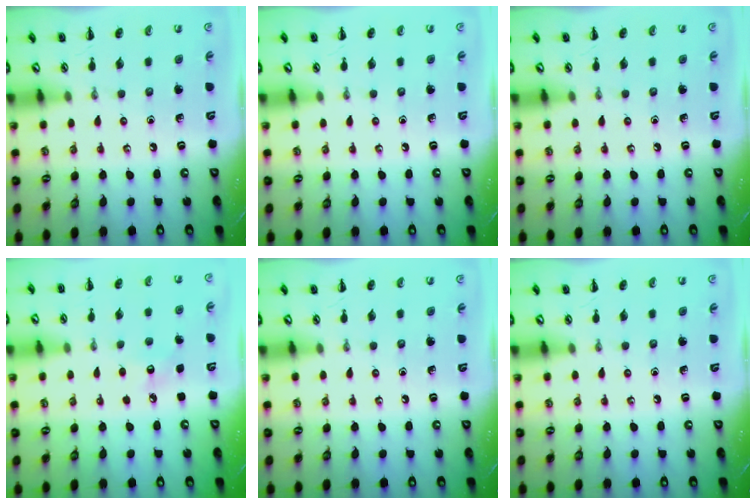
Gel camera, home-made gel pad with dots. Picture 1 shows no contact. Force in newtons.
{"total": 0.0}
{"total": 0.0}
{"total": 5.7, "press": 5.6, "slide": 1.2}
{"total": 0.0}
{"total": 0.0}